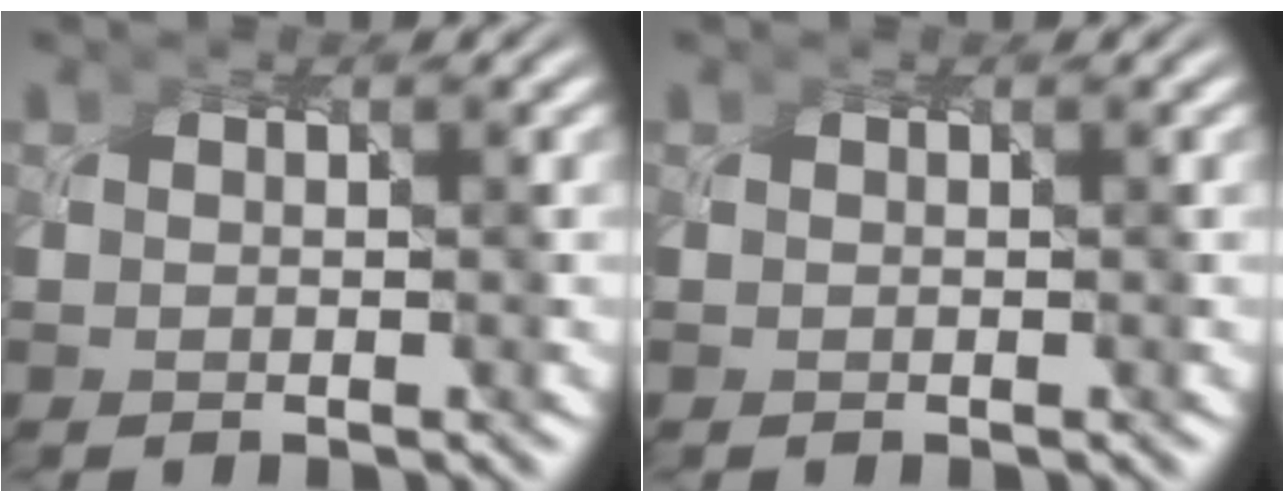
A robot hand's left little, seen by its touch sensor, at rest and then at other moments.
{"total": 0.0}